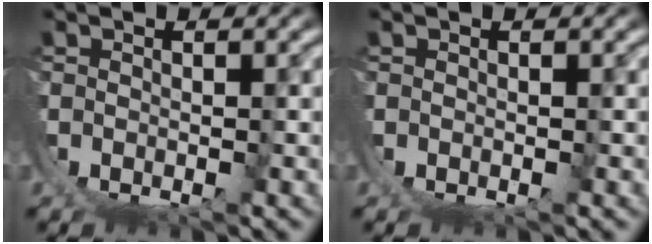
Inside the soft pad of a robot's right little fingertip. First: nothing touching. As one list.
[{"total": 0.0}]